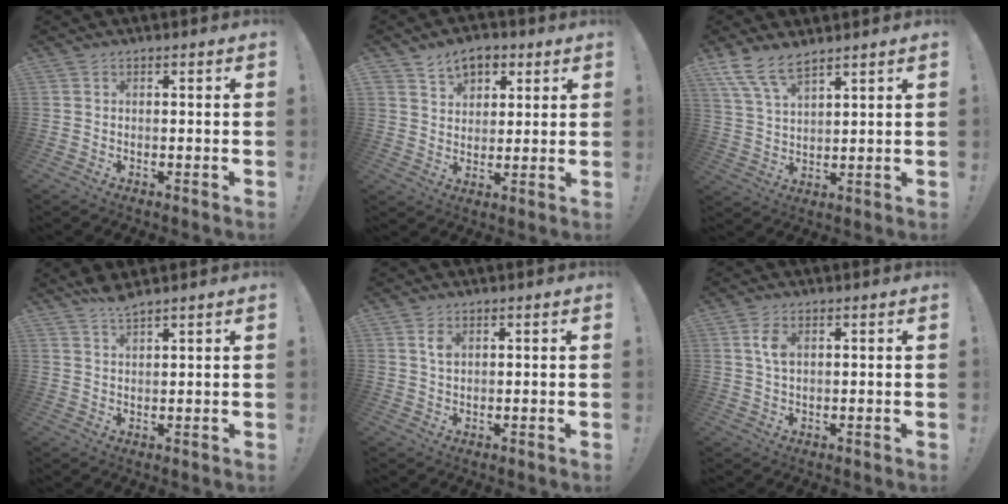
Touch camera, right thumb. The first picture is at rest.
{"total": 8.3, "force": [4.9, 6.0, 3.1], "torque": [-0.047, -0.022, 0.094]}
{"total": 9.0, "force": [7.0, 3.1, 4.7], "torque": [-0.099, -0.032, 0.136]}
{"total": 3.0, "force": [2.7, 0.5, 1.2], "torque": [-0.010, -0.019, 0.045]}
{"total": 3.0, "force": [1.3, 1.6, 2.1], "torque": [-0.030, -0.003, 0.020]}
{"total": 4.4, "force": [1.3, 2.3, 3.5], "torque": [-0.064, -0.004, 0.019]}